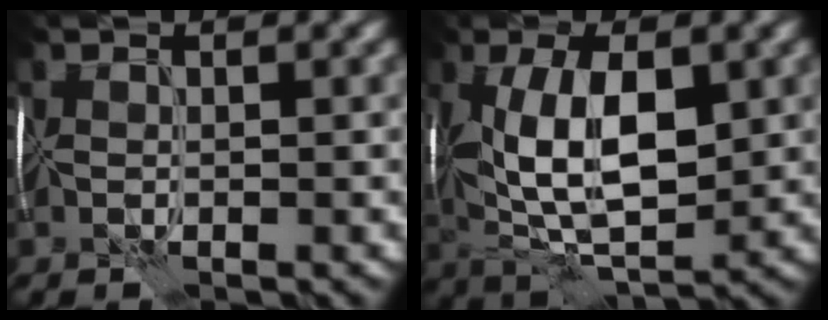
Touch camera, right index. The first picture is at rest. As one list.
[{"total": 10.4, "force": [1.3, 4.9, 9.1], "torque": [-0.169, 0.008, 0.021]}]